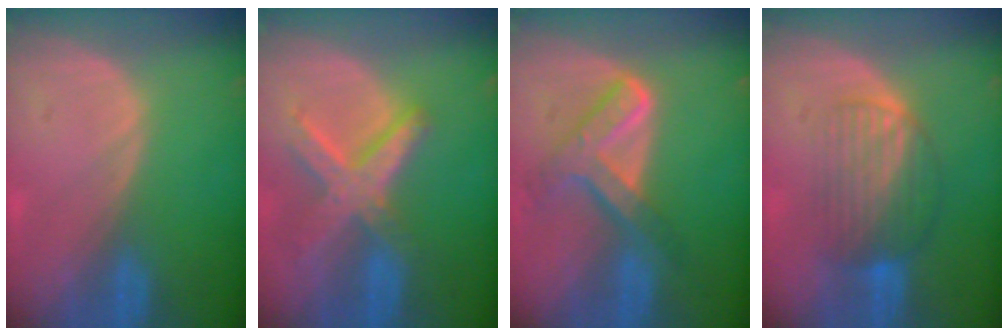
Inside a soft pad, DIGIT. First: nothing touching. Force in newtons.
{"total": 8.2, "press": 7.0, "slide": 4.3}
{"total": 7.6, "press": 6.3, "slide": 4.2}
{"total": 6.9, "press": 6.5, "slide": 2.3}